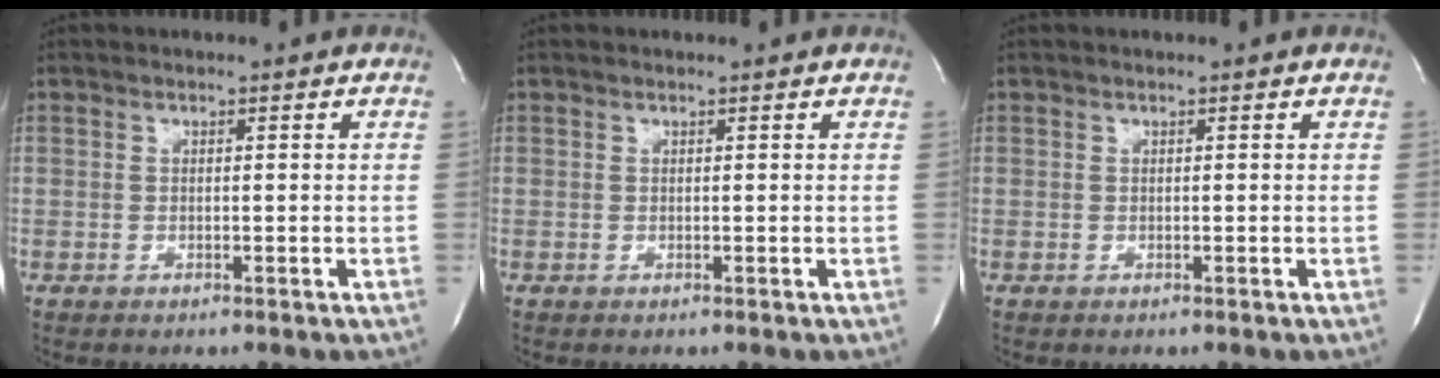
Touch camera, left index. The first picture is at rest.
{"total": 0.0}
{"total": 0.0}